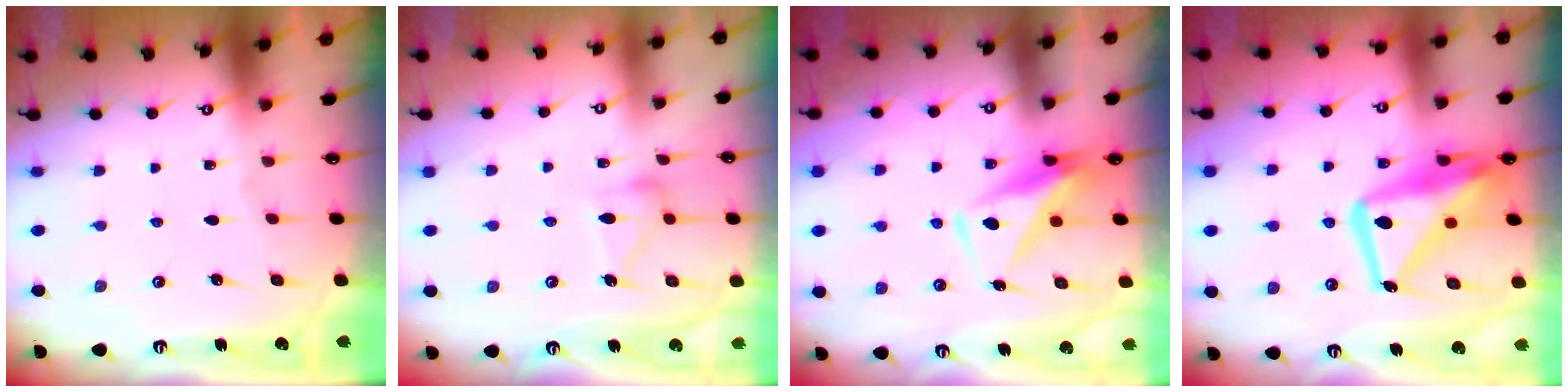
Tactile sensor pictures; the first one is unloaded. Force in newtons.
{"total": 13.3, "press": 13.3, "slide": 0.6}
{"total": 9.6, "press": 9.5, "slide": 1.3}
{"total": 18.3, "press": 18.2, "slide": 1.8}